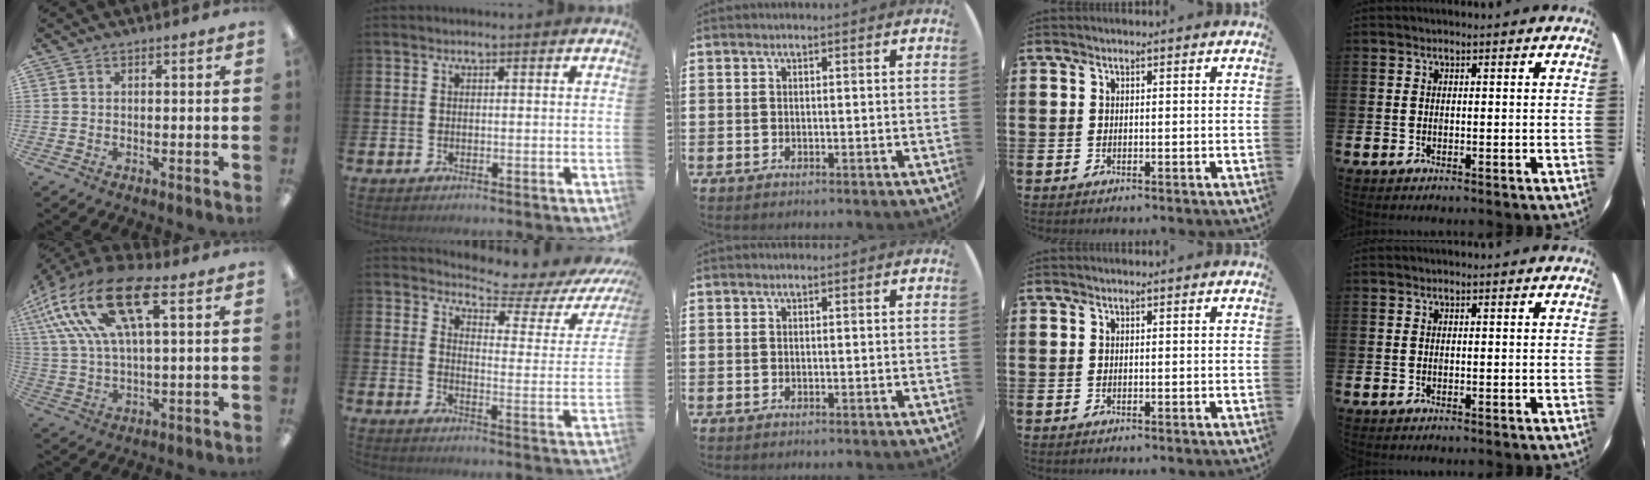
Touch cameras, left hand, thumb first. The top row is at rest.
{"thumb": {"total": 20.4, "force": [9.8, 8.5, 15.8], "torque": [-0.318, -0.027, 0.168]}, "index": {"total": 5.1, "force": [4.9, 1.1, 1.2], "torque": [-0.034, -0.046, 0.076]}}